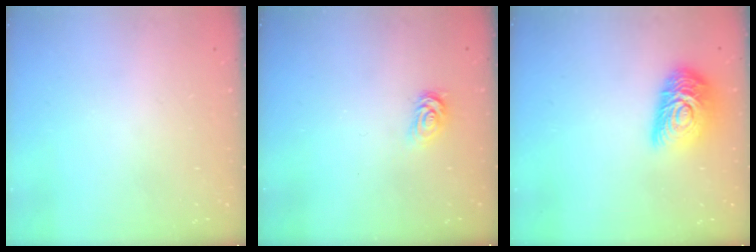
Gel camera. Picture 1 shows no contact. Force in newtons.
{"total": 2.6, "press": 2.6, "slide": 0.4}
{"total": 14.6, "press": 14.6, "slide": 0.8}